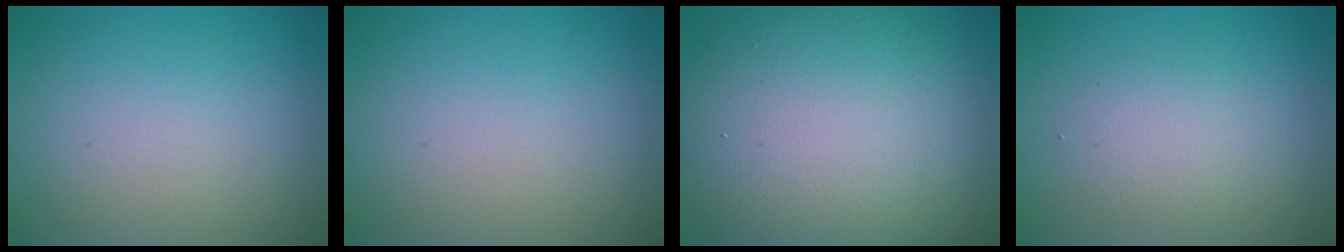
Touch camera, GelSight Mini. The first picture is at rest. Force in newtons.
{"total": 0.0}
{"total": 16.1, "press": 16.1, "slide": 0.9}
{"total": 2.4, "press": 2.4, "slide": 0.2}